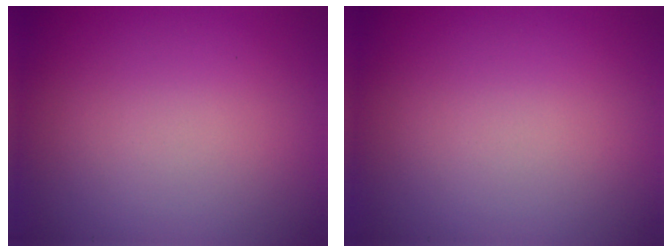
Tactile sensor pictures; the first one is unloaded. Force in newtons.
{"total": 0.0}